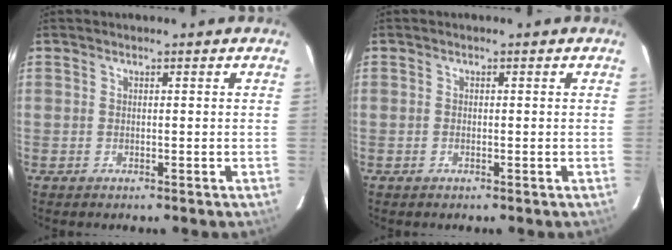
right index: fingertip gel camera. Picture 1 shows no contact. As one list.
[{"total": 0.5, "force": [-0.2, 0.4, 0.3], "torque": [-0.006, 0.000, -0.004]}]